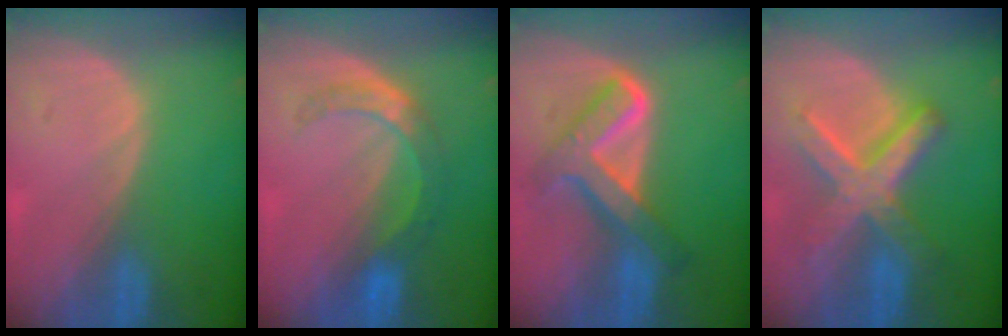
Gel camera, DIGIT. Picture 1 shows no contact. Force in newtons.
{"total": 5.6, "press": 5.4, "slide": 1.6}
{"total": 8.2, "press": 8.2, "slide": 0.6}
{"total": 8.9, "press": 8.9, "slide": 0.7}